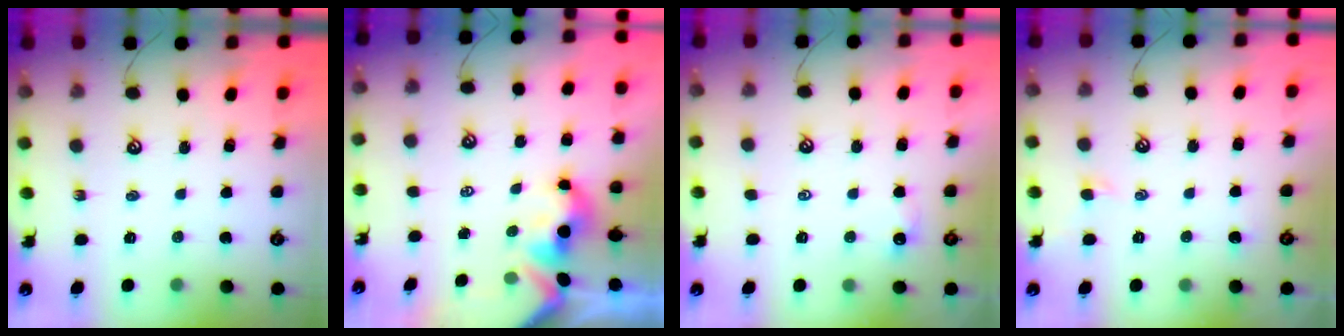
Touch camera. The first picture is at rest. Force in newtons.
{"total": 1.5, "press": 1.3, "slide": 0.7}
{"total": 0.7, "press": 0.5, "slide": 0.5}
{"total": 0.7, "press": 0.5, "slide": 0.5}